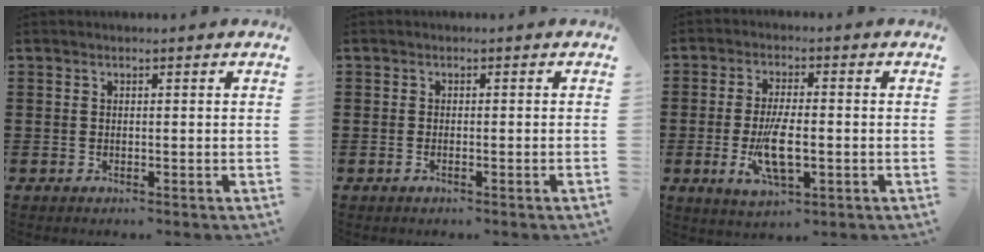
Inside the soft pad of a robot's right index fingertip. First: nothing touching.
{"total": 0.8, "force": [-0.5, -0.1, 0.6], "torque": [-0.011, -0.003, -0.010]}
{"total": 7.9, "force": [-1.6, 2.9, 7.2], "torque": [-0.154, -0.012, -0.031]}